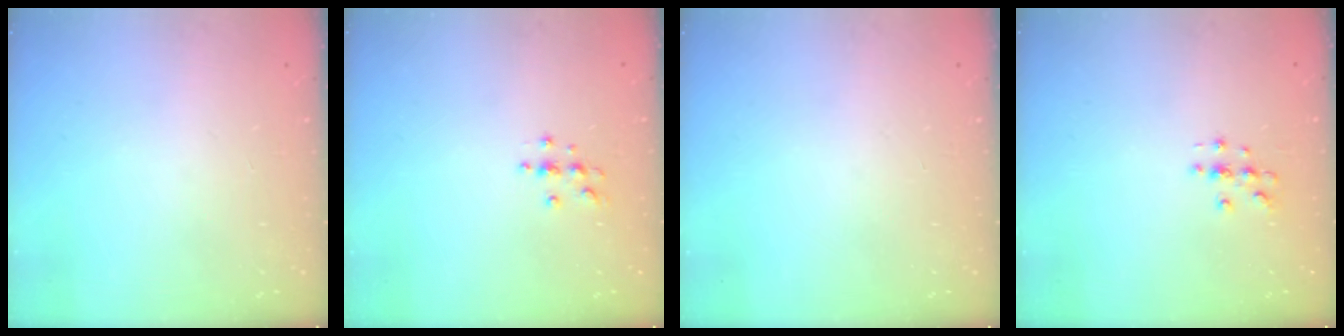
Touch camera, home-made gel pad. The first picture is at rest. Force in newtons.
{"total": 3.7, "press": 3.7, "slide": 0.4}
{"total": 0.0}
{"total": 3.0, "press": 3.0, "slide": 0.3}